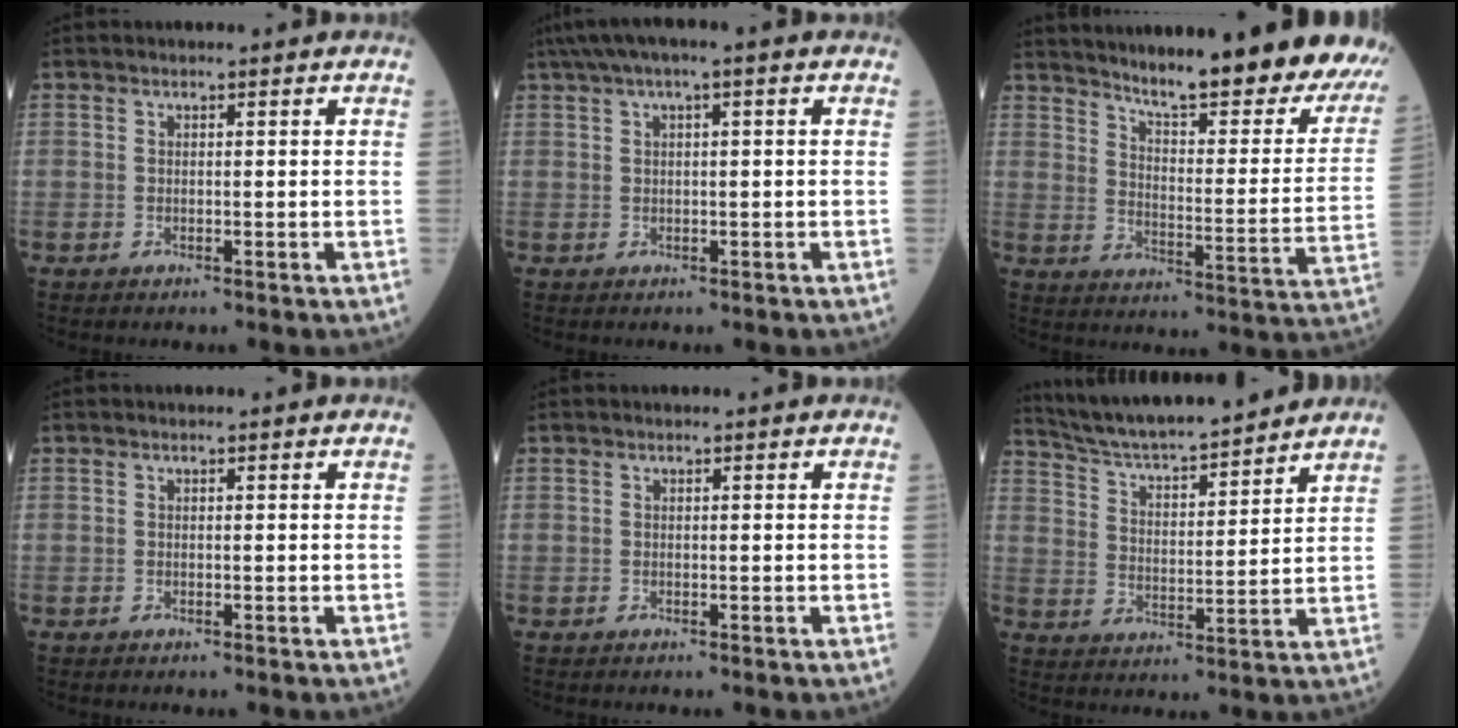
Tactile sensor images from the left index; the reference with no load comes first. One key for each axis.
{"total": 5.7, "fx": 3.0, "fy": 0.8, "fz": 4.8, "tx": -0.090, "ty": 0.038, "tz": 0.050}
{"total": 25.8, "fx": 22.9, "fy": 2.5, "fz": 11.7, "tx": -0.164, "ty": -0.092, "tz": 0.284}
{"total": 0.0}
{"total": 0.0}
{"total": 16.5, "fx": 15.0, "fy": 1.4, "fz": 6.7, "tx": -0.120, "ty": 0.011, "tz": 0.244}